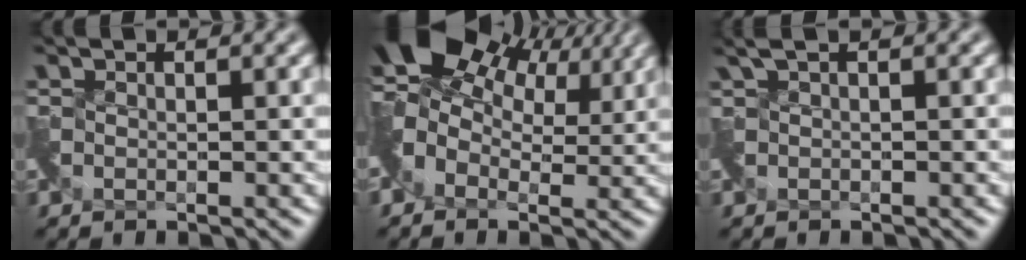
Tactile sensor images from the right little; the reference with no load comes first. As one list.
[{"total": 8.9, "force": [4.2, 5.6, 5.5], "torque": [-0.100, 0.018, 0.072]}, {"total": 0.7, "force": [0.3, 0.2, 0.6], "torque": [-0.016, -0.006, 0.005]}]